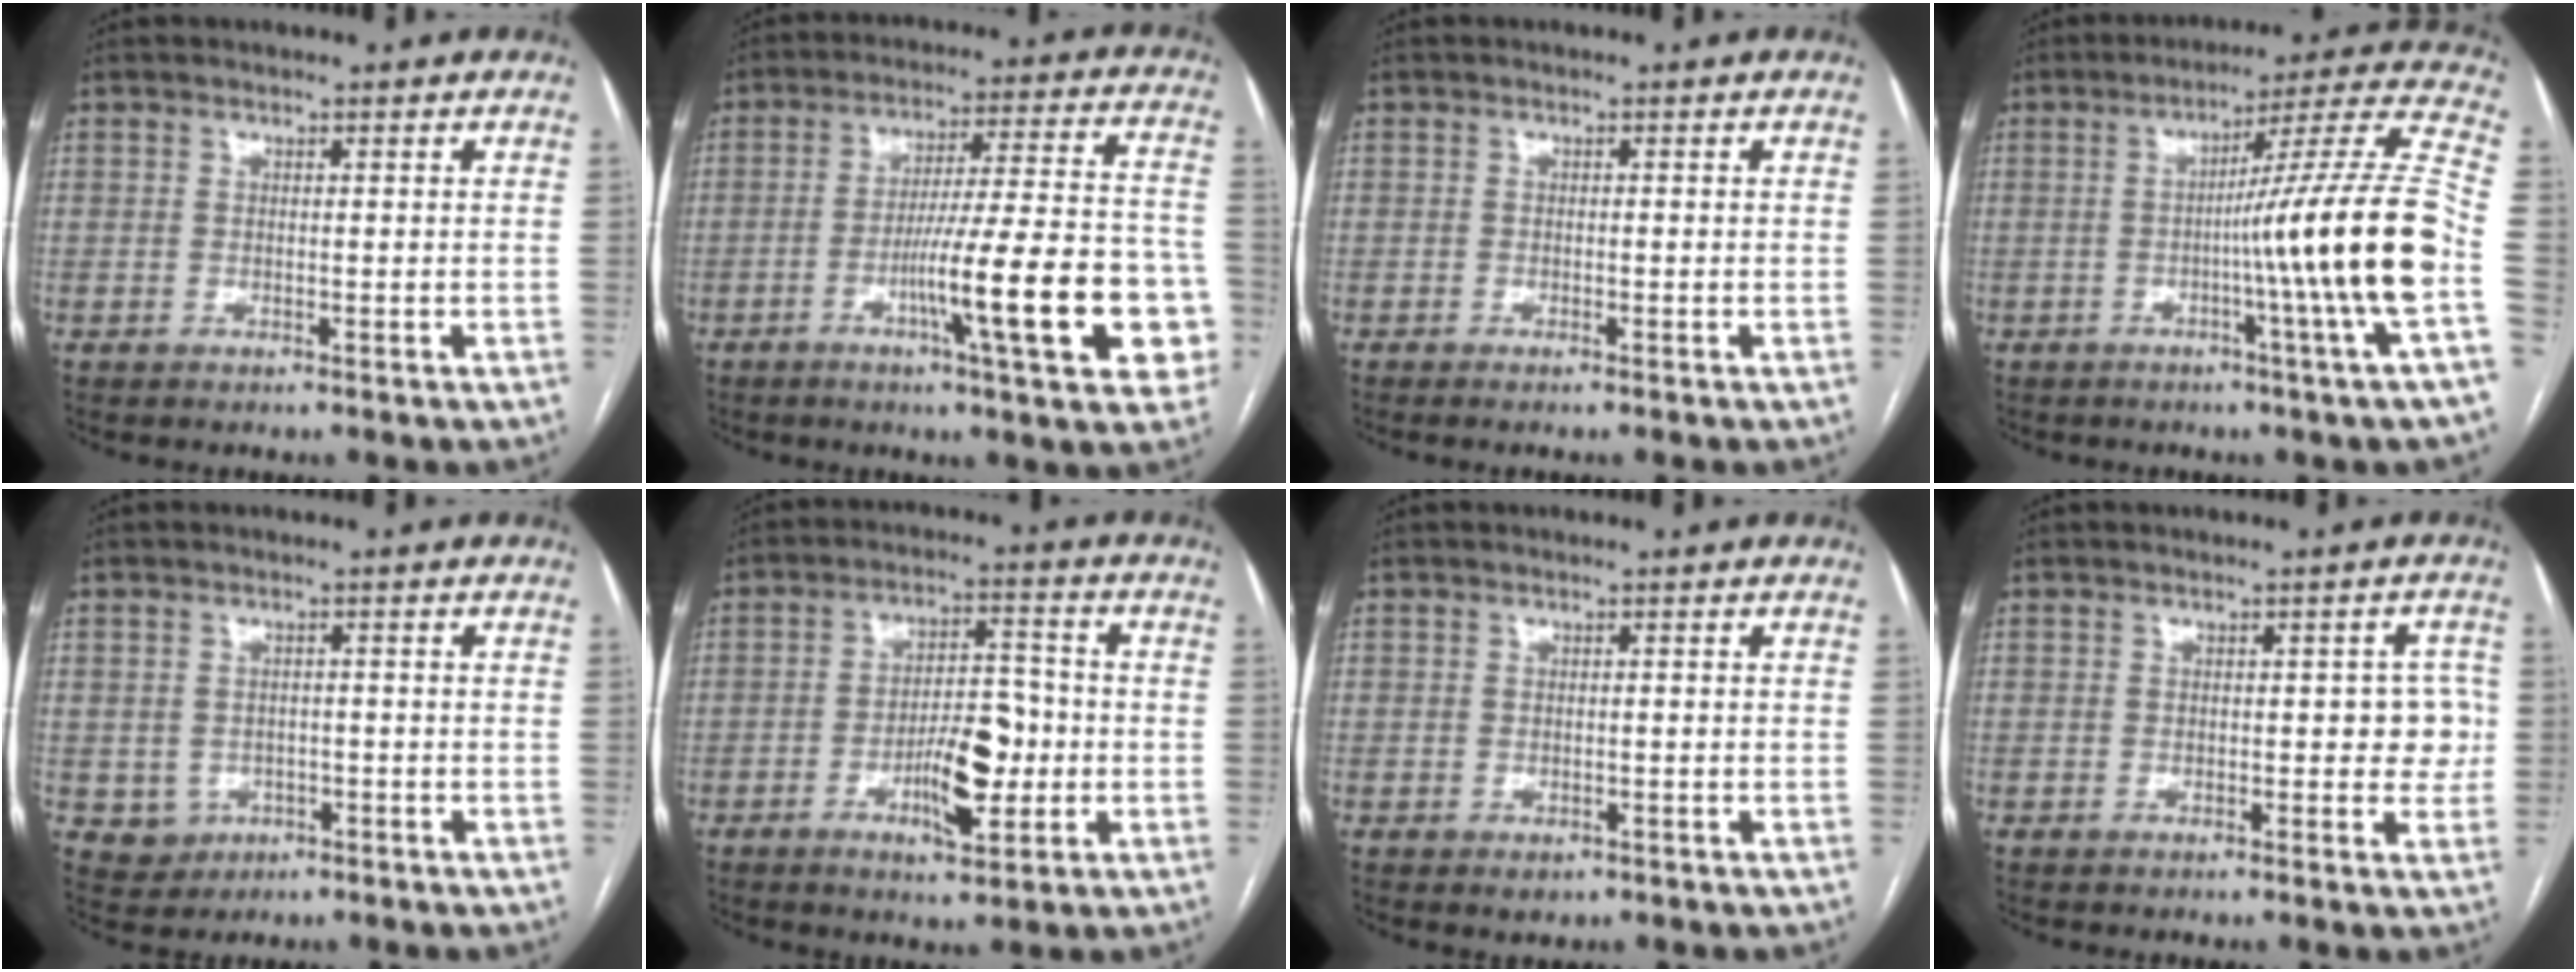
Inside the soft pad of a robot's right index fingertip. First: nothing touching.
{"total": 18.3, "force": [-6.0, 1.5, 17.2], "torque": [-0.202, 0.018, -0.079]}
{"total": 0.6, "force": [-0.4, -0.1, 0.4], "torque": [-0.009, 0.000, -0.007]}
{"total": 17.5, "force": [-3.6, -3.3, 16.8], "torque": [-0.237, -0.004, -0.065]}
{"total": 3.9, "force": [-1.1, 3.7, 0.7], "torque": [-0.002, 0.006, -0.009]}
{"total": 9.0, "force": [-2.5, 3.1, 8.0], "torque": [-0.135, 0.008, -0.039]}
{"total": 1.3, "force": [-0.5, 1.1, 0.6], "torque": [-0.005, 0.002, -0.001]}
{"total": 4.0, "force": [0.1, 2.1, 3.5], "torque": [-0.028, 0.021, 0.003]}